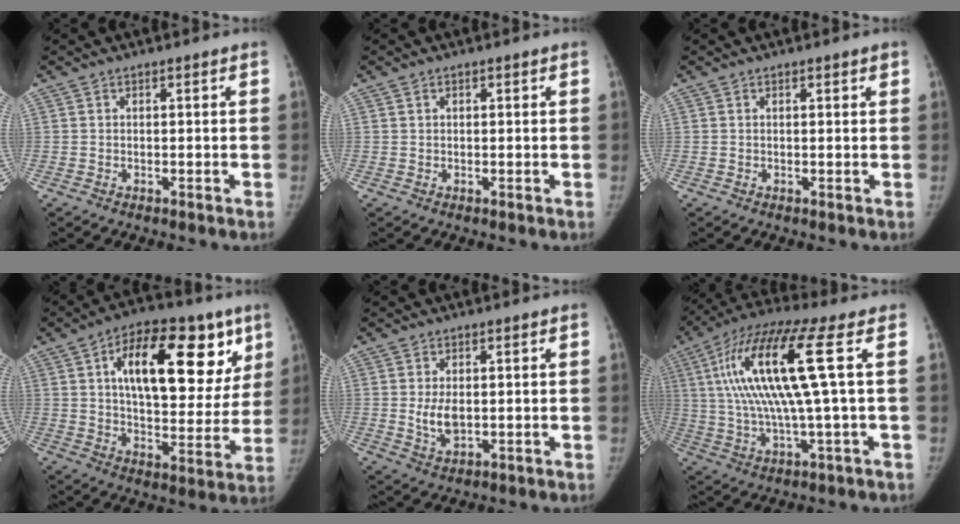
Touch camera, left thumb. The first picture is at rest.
{"total": 0.8, "force": [0.3, 0.6, 0.3], "torque": [0.000, 0.000, 0.005]}
{"total": 1.0, "force": [0.5, 0.4, 0.7], "torque": [-0.007, 0.000, 0.005]}
{"total": 24.6, "force": [9.4, 12.3, 19.1], "torque": [-0.233, -0.008, 0.142]}
{"total": 4.7, "force": [0.1, 2.7, 3.8], "torque": [-0.067, -0.011, 0.009]}
{"total": 18.1, "force": [3.7, 1.9, 17.6], "torque": [-0.378, 0.016, 0.062]}